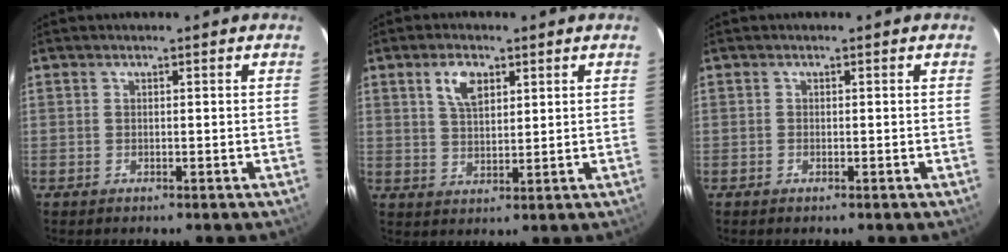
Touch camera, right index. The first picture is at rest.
{"total": 5.6, "force": [2.7, 2.8, 3.9], "torque": [-0.069, 0.010, 0.054]}
{"total": 0.0}